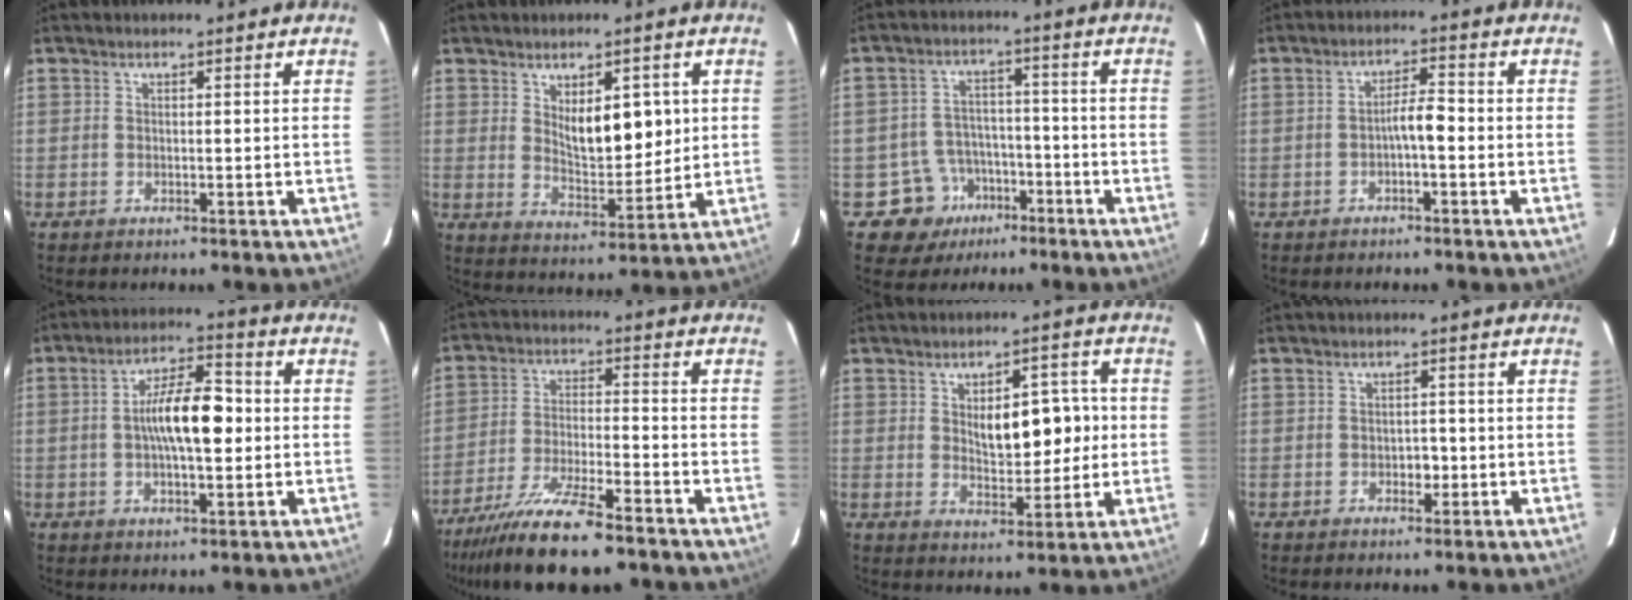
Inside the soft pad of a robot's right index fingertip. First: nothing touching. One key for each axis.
{"total": 8.6, "fx": 2.3, "fy": 3.4, "fz": 7.5, "tx": -0.117, "ty": -0.006, "tz": 0.048}
{"total": 7.9, "fx": -3.8, "fy": 6.9, "fz": 0.1, "tx": 0.006, "ty": 0.021, "tz": -0.052}
{"total": 3.4, "fx": -1.0, "fy": 0.6, "fz": 3.2, "tx": -0.051, "ty": 0.011, "tz": -0.016}
{"total": 10.1, "fx": 0.0, "fy": 3.0, "fz": 9.7, "tx": -0.175, "ty": 0.020, "tz": -0.003}
{"total": 13.0, "fx": -10.2, "fy": 1.3, "fz": 8.1, "tx": -0.147, "ty": -0.029, "tz": -0.176}
{"total": 8.6, "fx": 1.0, "fy": 3.9, "fz": 7.6, "tx": -0.108, "ty": 0.014, "tz": 0.026}
{"total": 1.8, "fx": -0.6, "fy": 1.1, "fz": 1.3, "tx": -0.016, "ty": 0.004, "tz": -0.006}